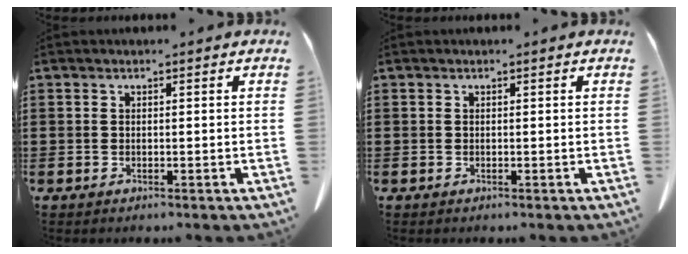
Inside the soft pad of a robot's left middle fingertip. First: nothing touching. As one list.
[{"total": 0.0}]